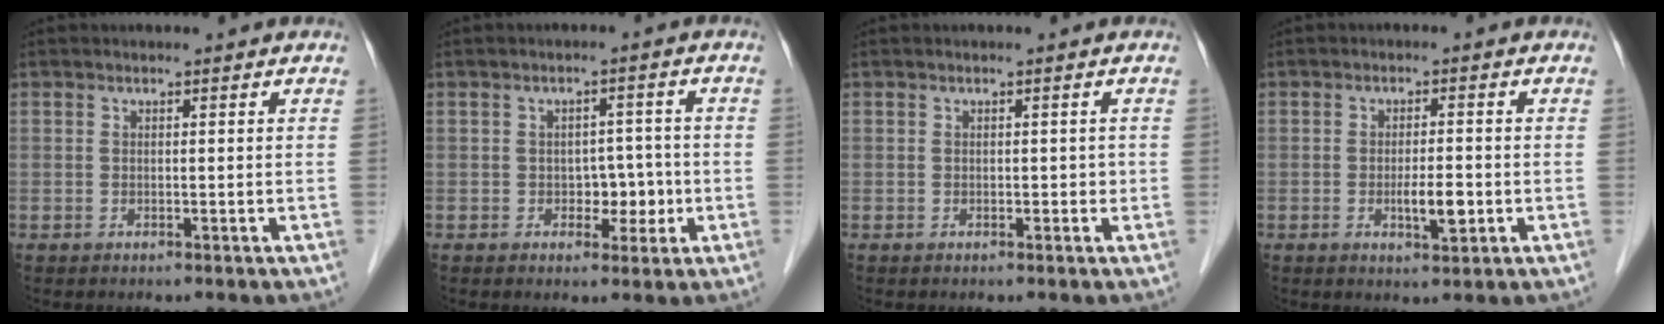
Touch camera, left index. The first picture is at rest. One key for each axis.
{"total": 3.9, "fx": -1.0, "fy": 2.7, "fz": 2.6, "tx": -0.030, "ty": 0.012, "tz": -0.009}
{"total": 0.7, "fx": 0.0, "fy": 0.6, "fz": 0.4, "tx": -0.001, "ty": 0.003, "tz": -0.002}
{"total": 3.8, "fx": -1.0, "fy": 0.9, "fz": 3.6, "tx": -0.063, "ty": -0.002, "tz": -0.012}